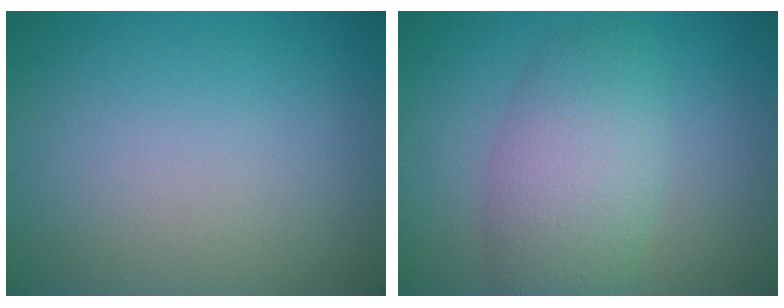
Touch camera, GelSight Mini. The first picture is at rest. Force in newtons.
{"total": 5.4, "press": 5.4, "slide": 0.4}